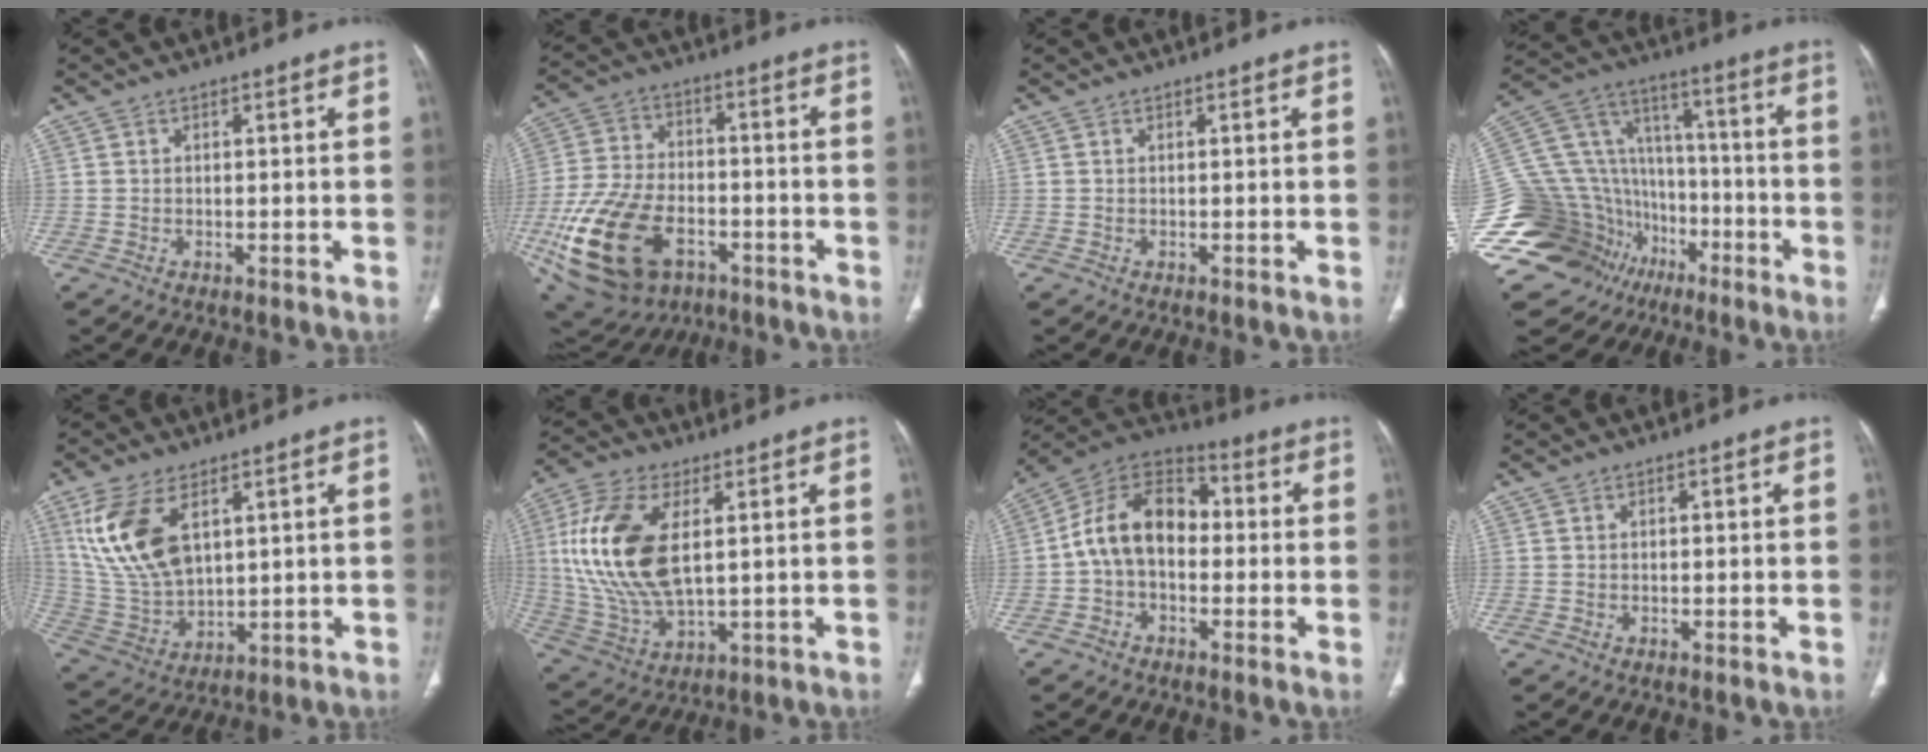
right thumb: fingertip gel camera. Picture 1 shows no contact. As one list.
[{"total": 22.3, "force": [-8.1, 15.0, 14.5], "torque": [-0.316, 0.021, -0.127]}, {"total": 0.0}, {"total": 35.6, "force": [-14.5, 26.5, 18.8], "torque": [-0.449, 0.089, -0.238]}, {"total": 14.9, "force": [5.8, 8.1, 11.1], "torque": [-0.227, -0.020, 0.133]}, {"total": 18.1, "force": [3.3, 9.4, 15.2], "torque": [-0.323, -0.009, 0.071]}, {"total": 12.9, "force": [-0.2, 9.3, 8.9], "torque": [-0.138, 0.041, -0.019]}, {"total": 0.0}]